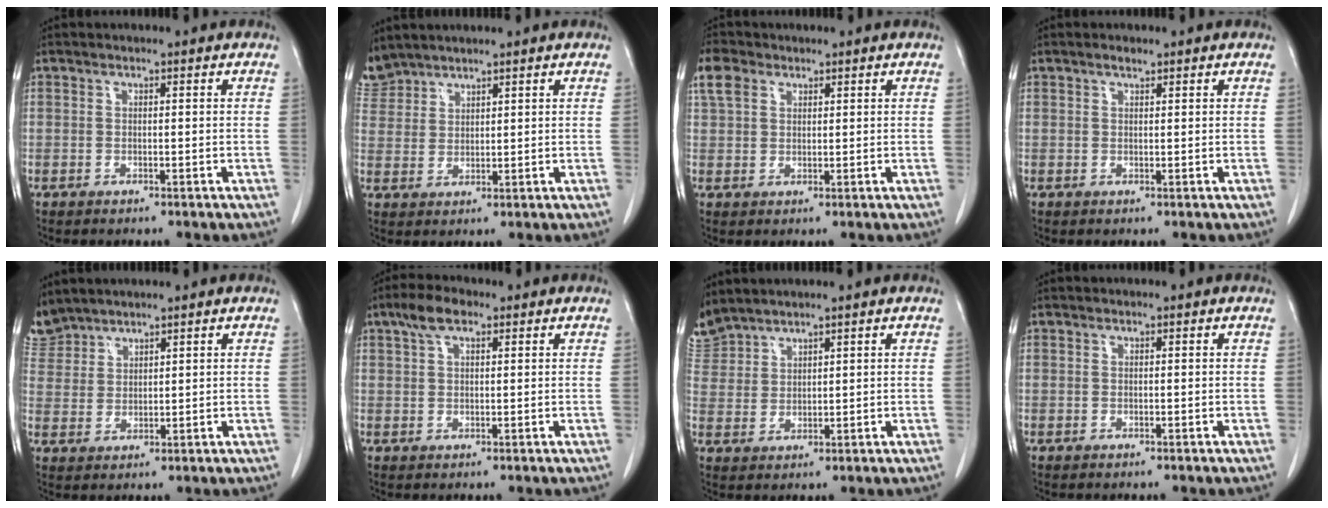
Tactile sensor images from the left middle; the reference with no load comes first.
{"total": 4.7, "force": [4.4, 1.4, -0.2], "torque": [-0.001, 0.011, 0.096]}
{"total": 4.4, "force": [2.4, 3.0, 2.1], "torque": [-0.055, 0.015, 0.053]}
{"total": 0.9, "force": [0.8, 0.3, 0.5], "torque": [-0.015, 0.001, 0.015]}
{"total": 5.1, "force": [4.9, 1.5, -0.2], "torque": [-0.003, 0.011, 0.106]}
{"total": 4.1, "force": [2.5, 1.8, 2.8], "torque": [-0.060, 0.015, 0.049]}
{"total": 5.1, "force": [5.1, 0.9, 0.2], "torque": [-0.017, 0.012, 0.109]}
{"total": 0.0}